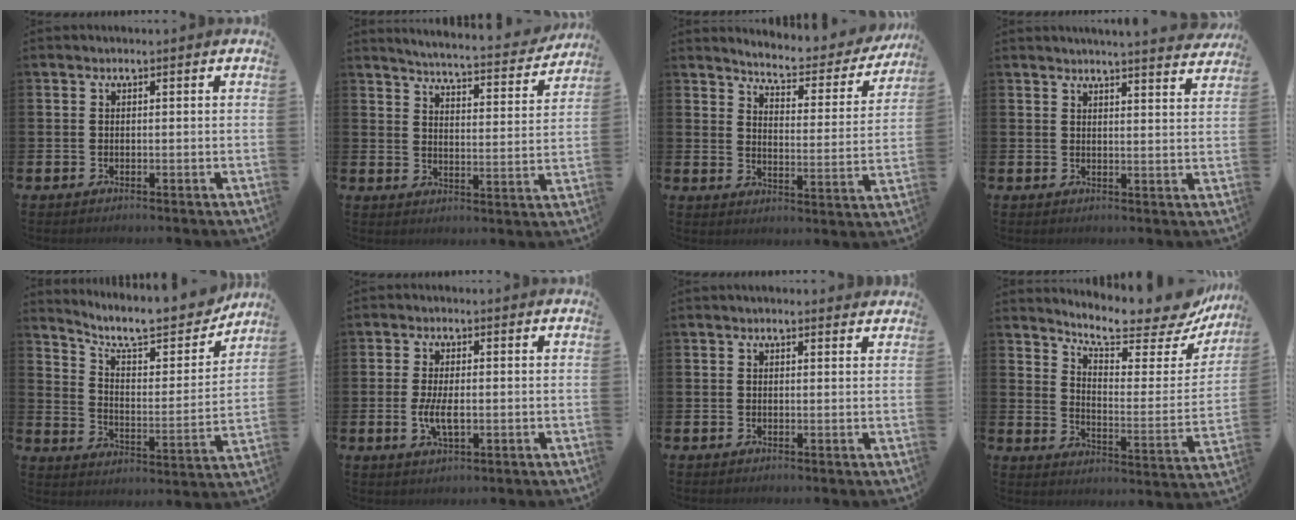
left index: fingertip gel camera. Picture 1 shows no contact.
{"total": 5.1, "force": [5.0, 0.1, 1.2], "torque": [-0.041, -0.042, 0.081]}
{"total": 4.8, "force": [4.6, 0.7, 1.0], "torque": [-0.044, -0.040, 0.073]}
{"total": 3.9, "force": [3.9, -0.6, 0.3], "torque": [-0.007, -0.027, 0.068]}
{"total": 9.8, "force": [8.6, 2.3, 3.9], "torque": [-0.102, -0.063, 0.148]}
{"total": 3.9, "force": [-0.4, 1.7, 3.5], "torque": [-0.072, 0.001, -0.010]}
{"total": 1.1, "force": [1.1, 0.2, 0.2], "torque": [0.002, 0.000, 0.018]}
{"total": 9.5, "force": [8.8, 1.8, 3.2], "torque": [-0.072, -0.073, 0.149]}